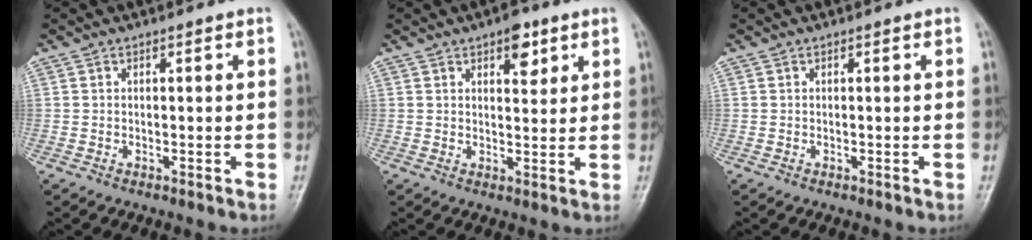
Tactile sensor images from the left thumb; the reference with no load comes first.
{"total": 5.1, "force": [2.8, 2.5, 3.4], "torque": [-0.026, -0.013, 0.036]}
{"total": 0.0}